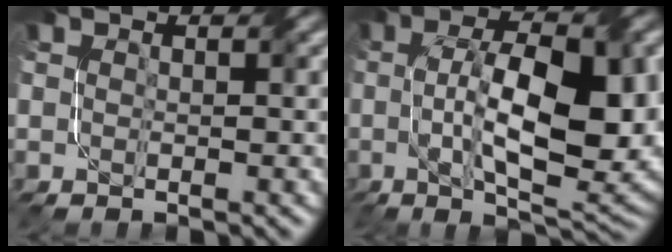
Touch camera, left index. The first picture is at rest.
{"total": 12.8, "force": [0.0, 4.8, 11.9], "torque": [-0.182, 0.003, 0.008]}